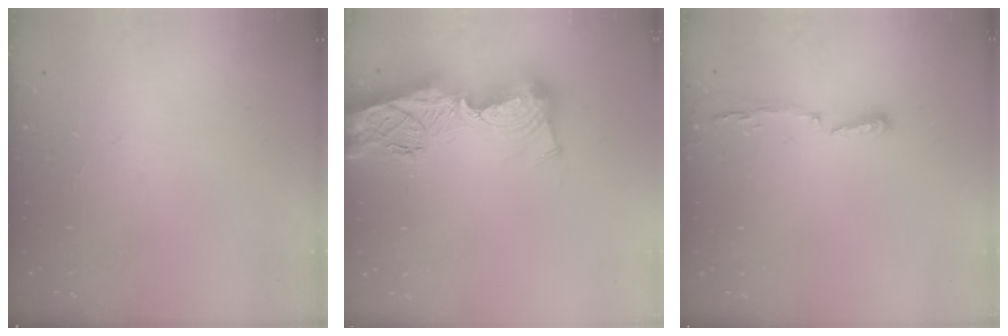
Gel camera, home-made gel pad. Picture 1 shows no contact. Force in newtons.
{"total": 19.6, "press": 19.5, "slide": 1.9}
{"total": 4.1, "press": 4.0, "slide": 1.1}